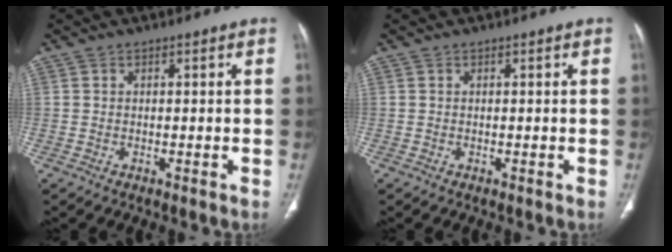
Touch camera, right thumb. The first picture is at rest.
{"total": 0.0}